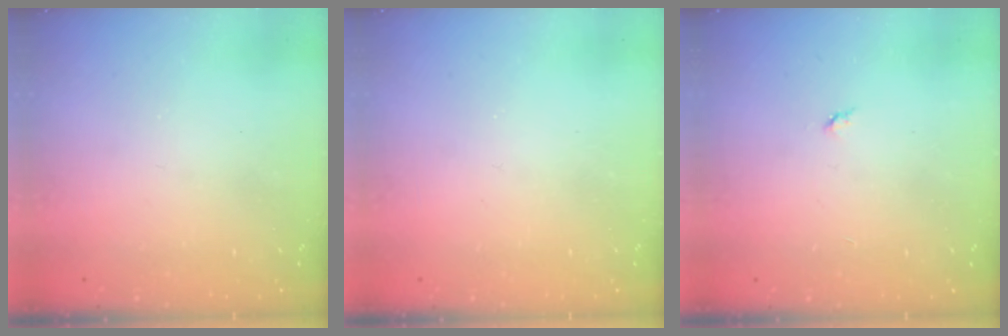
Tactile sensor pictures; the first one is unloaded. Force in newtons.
{"total": 0.0}
{"total": 2.8, "press": 2.8, "slide": 0.4}